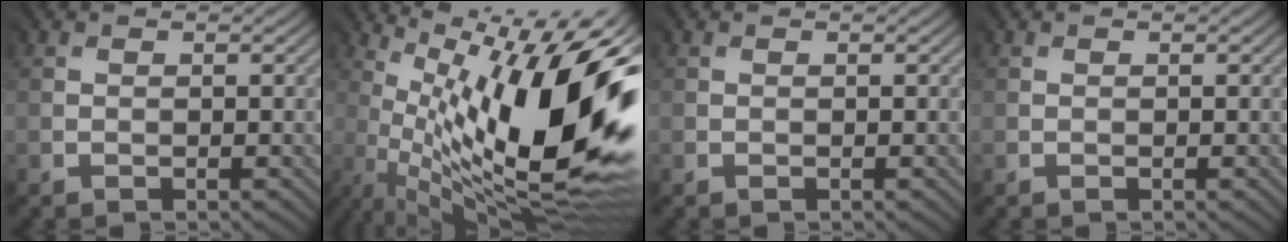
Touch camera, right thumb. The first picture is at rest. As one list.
[{"total": 19.0, "force": [1.9, 6.2, 17.8], "torque": [-0.263, 0.007, 0.047]}, {"total": 0.0}, {"total": 0.0}]